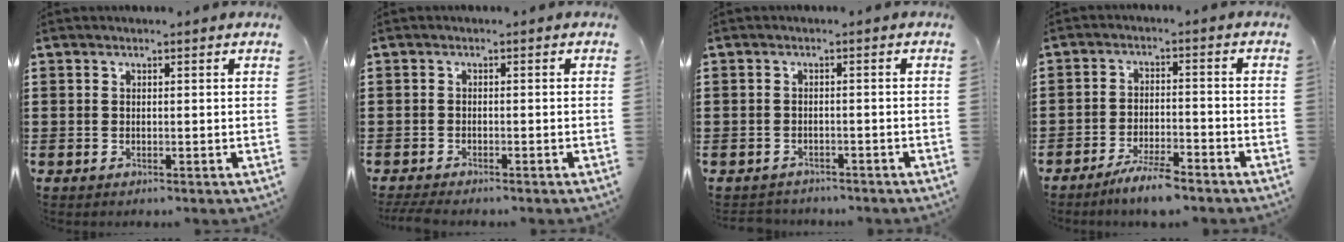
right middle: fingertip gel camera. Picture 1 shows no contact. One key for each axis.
{"total": 1.6, "fx": -1.5, "fy": 0.1, "fz": 0.4, "tx": -0.019, "ty": -0.006, "tz": -0.033}
{"total": 1.4, "fx": -1.4, "fy": 0.3, "fz": -0.1, "tx": -0.004, "ty": -0.002, "tz": -0.031}
{"total": 4.8, "fx": -4.2, "fy": 0.4, "fz": 2.3, "tx": -0.050, "ty": -0.003, "tz": -0.081}